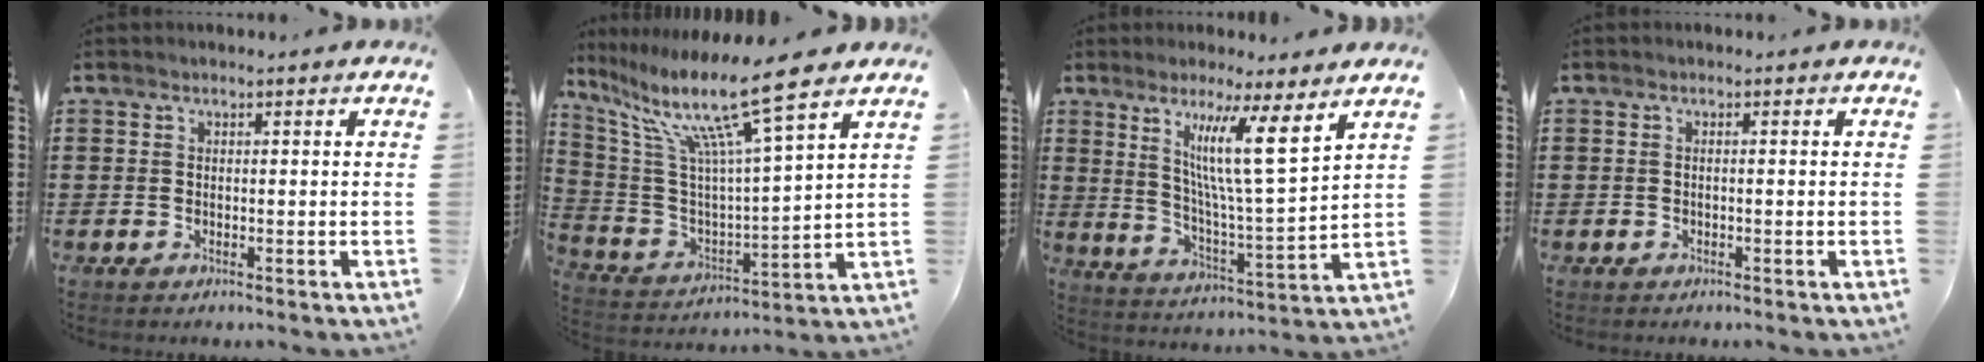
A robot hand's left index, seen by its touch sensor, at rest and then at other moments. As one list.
[{"total": 13.8, "force": [9.5, 0.6, 10.1], "torque": [-0.216, -0.054, 0.150]}, {"total": 11.5, "force": [6.7, 0.8, 9.3], "torque": [-0.172, -0.031, 0.105]}, {"total": 0.5, "force": [-0.2, 0.0, 0.5], "torque": [-0.010, -0.003, -0.003]}]